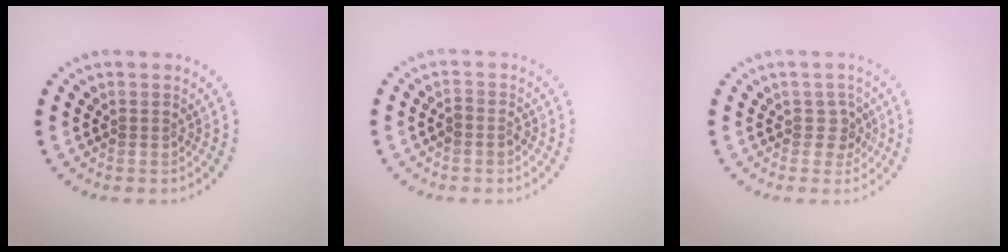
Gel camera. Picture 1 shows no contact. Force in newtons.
{"total": 1.1, "press": 0.9, "slide": 0.6}
{"total": 1.6, "press": 1.2, "slide": 1.1}